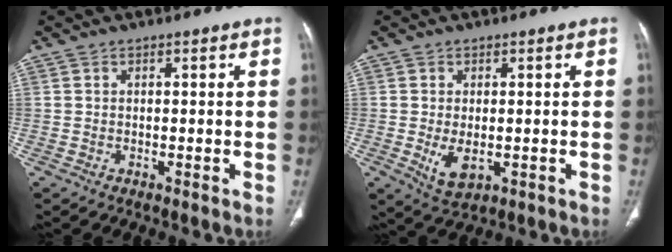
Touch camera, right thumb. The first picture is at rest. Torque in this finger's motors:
{"motor_torque": [-0.05, 0.16, 0.53, 0.48, 0.21]}